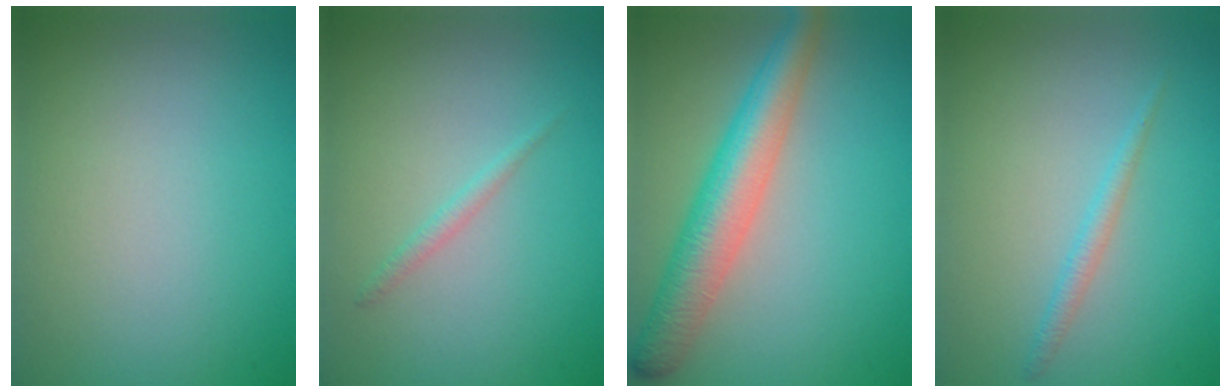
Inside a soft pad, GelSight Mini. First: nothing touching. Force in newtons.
{"total": 0.9, "press": 0.9, "slide": 0.1}
{"total": 6.0, "press": 6.0, "slide": 0.3}
{"total": 1.2, "press": 1.2, "slide": 0.0}